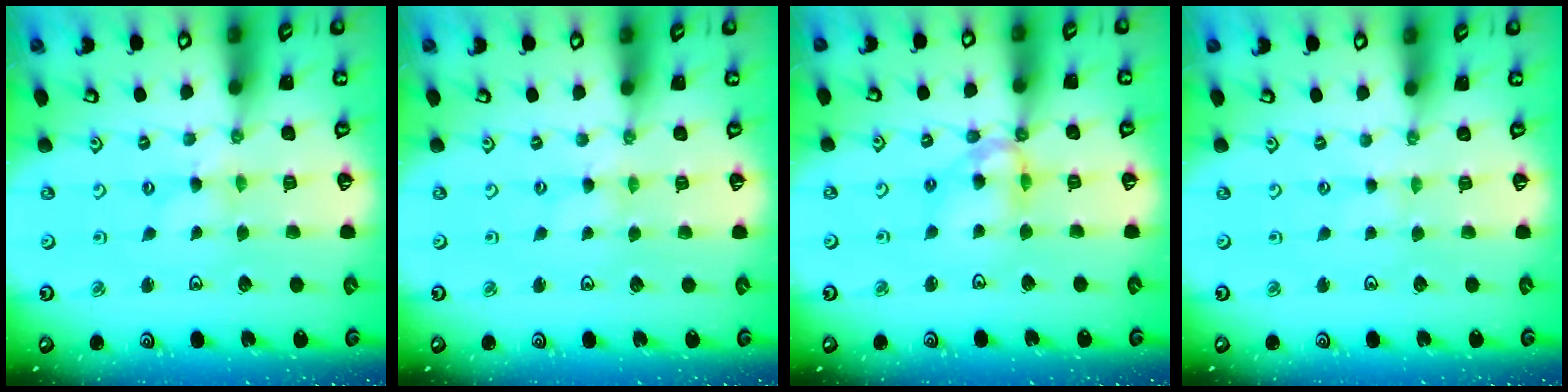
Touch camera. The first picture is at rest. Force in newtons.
{"total": 0.9, "press": 0.9, "slide": 0.1}
{"total": 10.8, "press": 10.7, "slide": 1.2}
{"total": 0.0}